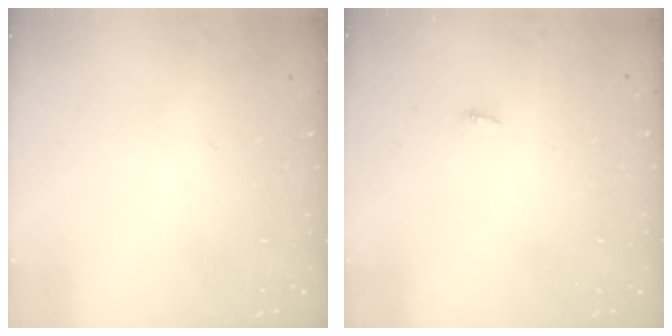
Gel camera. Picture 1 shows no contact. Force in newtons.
{"total": 2.8, "press": 1.8, "slide": 2.2}